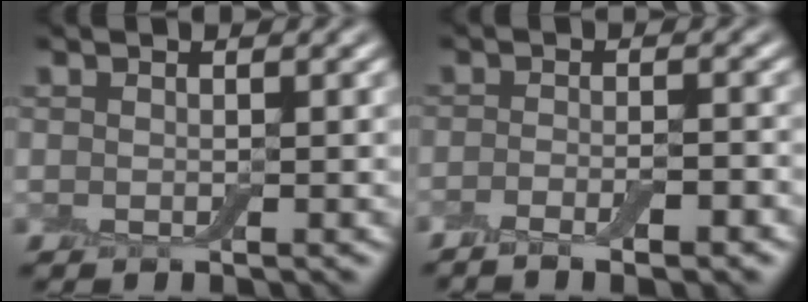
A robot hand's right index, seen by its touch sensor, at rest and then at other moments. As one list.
[{"total": 4.1, "force": [-2.5, 0.9, 3.1], "torque": [-0.052, 0.005, -0.040]}]